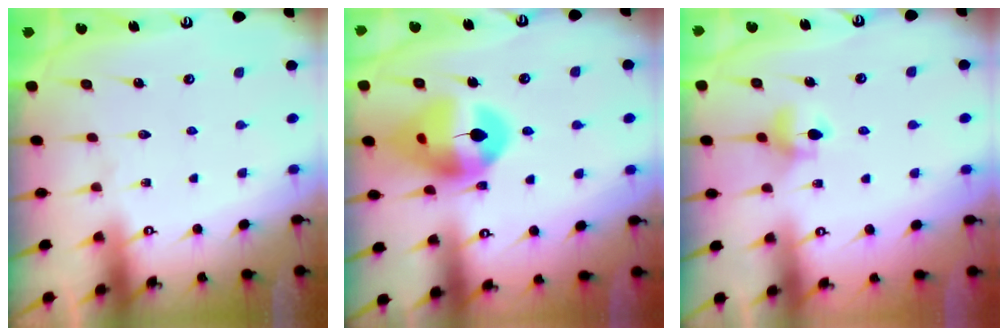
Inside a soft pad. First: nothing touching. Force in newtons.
{"total": 14.9, "press": 14.7, "slide": 2.0}
{"total": 6.1, "press": 6.1, "slide": 0.7}